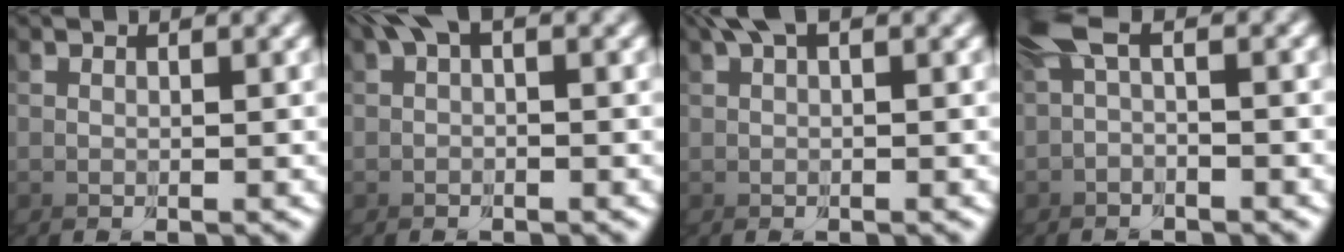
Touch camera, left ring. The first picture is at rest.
{"total": 2.0, "force": [-0.1, 0.6, 1.8], "torque": [-0.057, -0.003, 0.001]}
{"total": 1.6, "force": [0.2, 0.4, 1.5], "torque": [-0.032, 0.005, 0.002]}
{"total": 2.1, "force": [-1.7, -0.3, 1.3], "torque": [-0.065, -0.008, -0.018]}